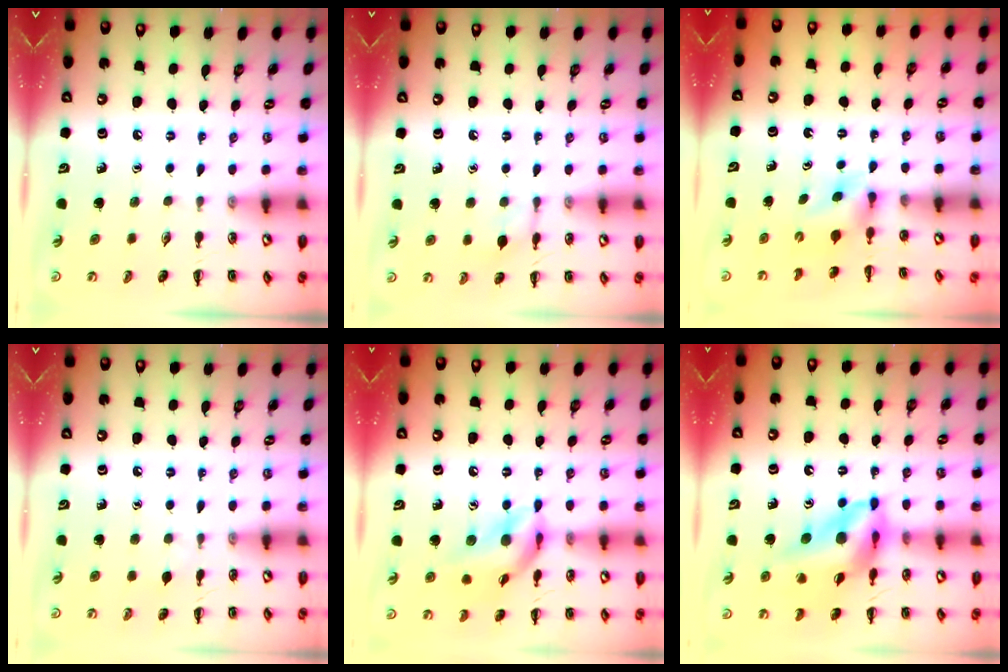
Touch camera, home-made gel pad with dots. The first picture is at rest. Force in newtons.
{"total": 4.8, "press": 4.6, "slide": 1.2}
{"total": 3.8, "press": 3.6, "slide": 1.2}
{"total": 4.0, "press": 3.8, "slide": 1.4}
{"total": 13.4, "press": 13.2, "slide": 2.3}
{"total": 14.2, "press": 13.5, "slide": 4.6}